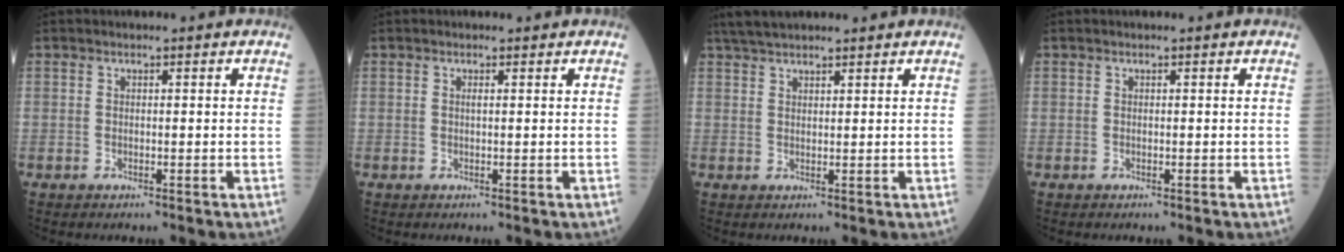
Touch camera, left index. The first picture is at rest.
{"total": 0.7, "force": [0.4, 0.3, 0.6], "torque": [-0.018, 0.007, 0.009]}
{"total": 7.3, "force": [6.4, 1.5, 3.2], "torque": [-0.055, 0.036, 0.119]}
{"total": 0.0}